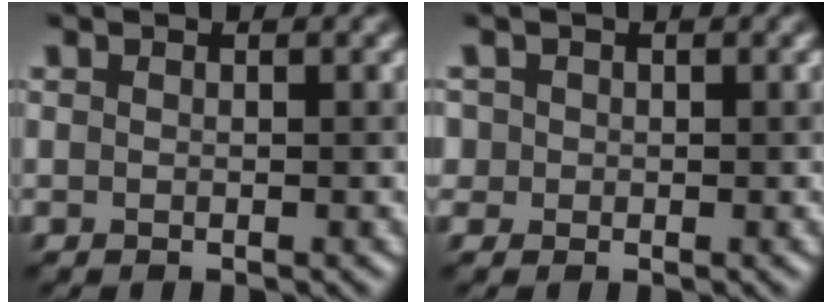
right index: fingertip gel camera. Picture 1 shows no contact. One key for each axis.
{"total": 1.9, "fx": 0.5, "fy": 1.7, "fz": 0.5, "tx": -0.007, "ty": 0.009, "tz": 0.008}